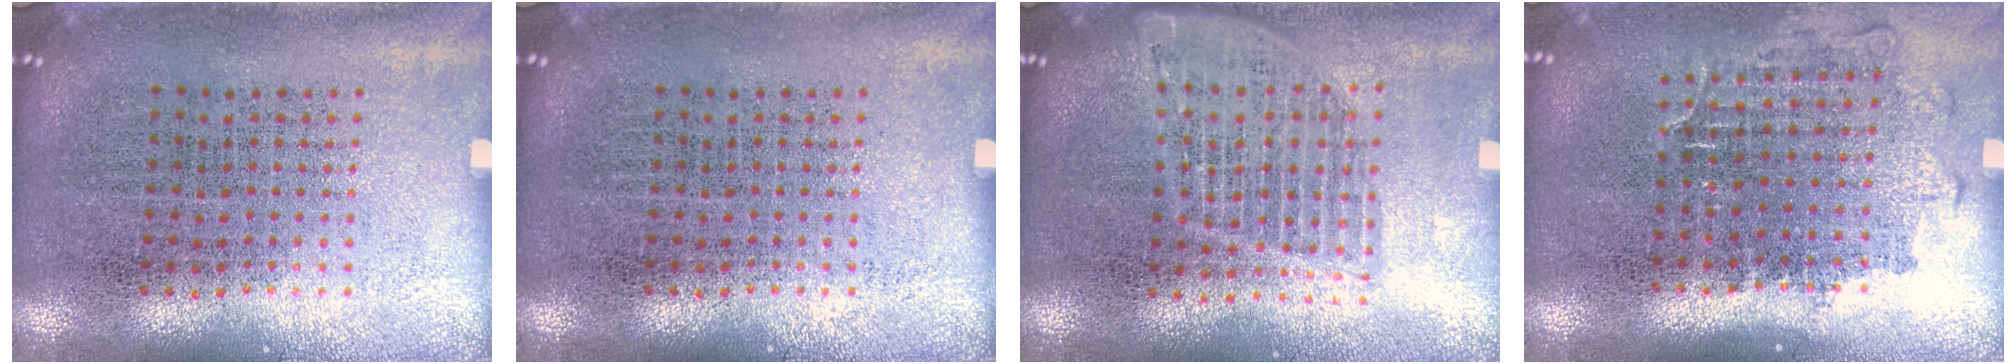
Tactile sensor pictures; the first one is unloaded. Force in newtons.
{"total": 0.0}
{"total": 1.5, "press": 1.4, "slide": 0.7}
{"total": 1.2, "press": 1.0, "slide": 0.6}